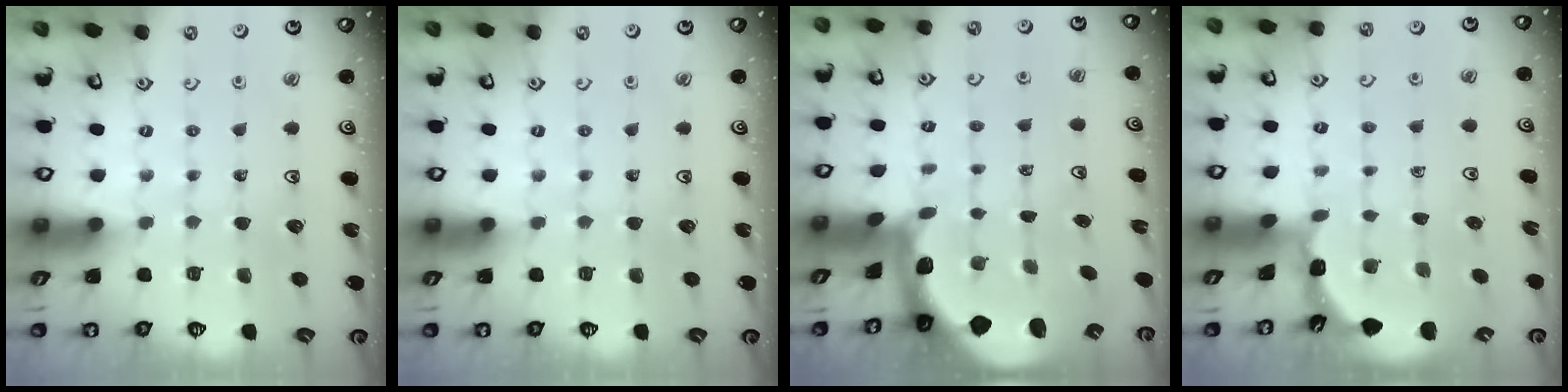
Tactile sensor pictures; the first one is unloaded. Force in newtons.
{"total": 0.0}
{"total": 1.7, "press": 1.7, "slide": 0.4}
{"total": 1.8, "press": 1.8, "slide": 0.1}